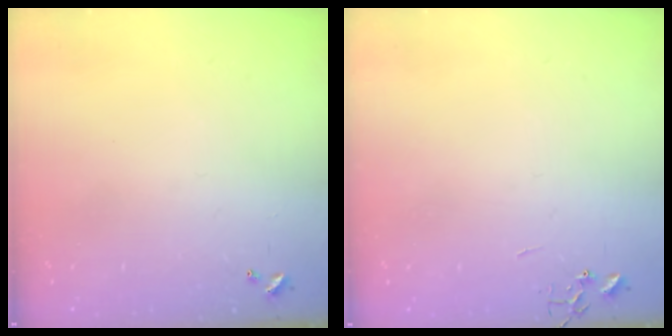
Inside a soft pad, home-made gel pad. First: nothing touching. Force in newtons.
{"total": 0.0}